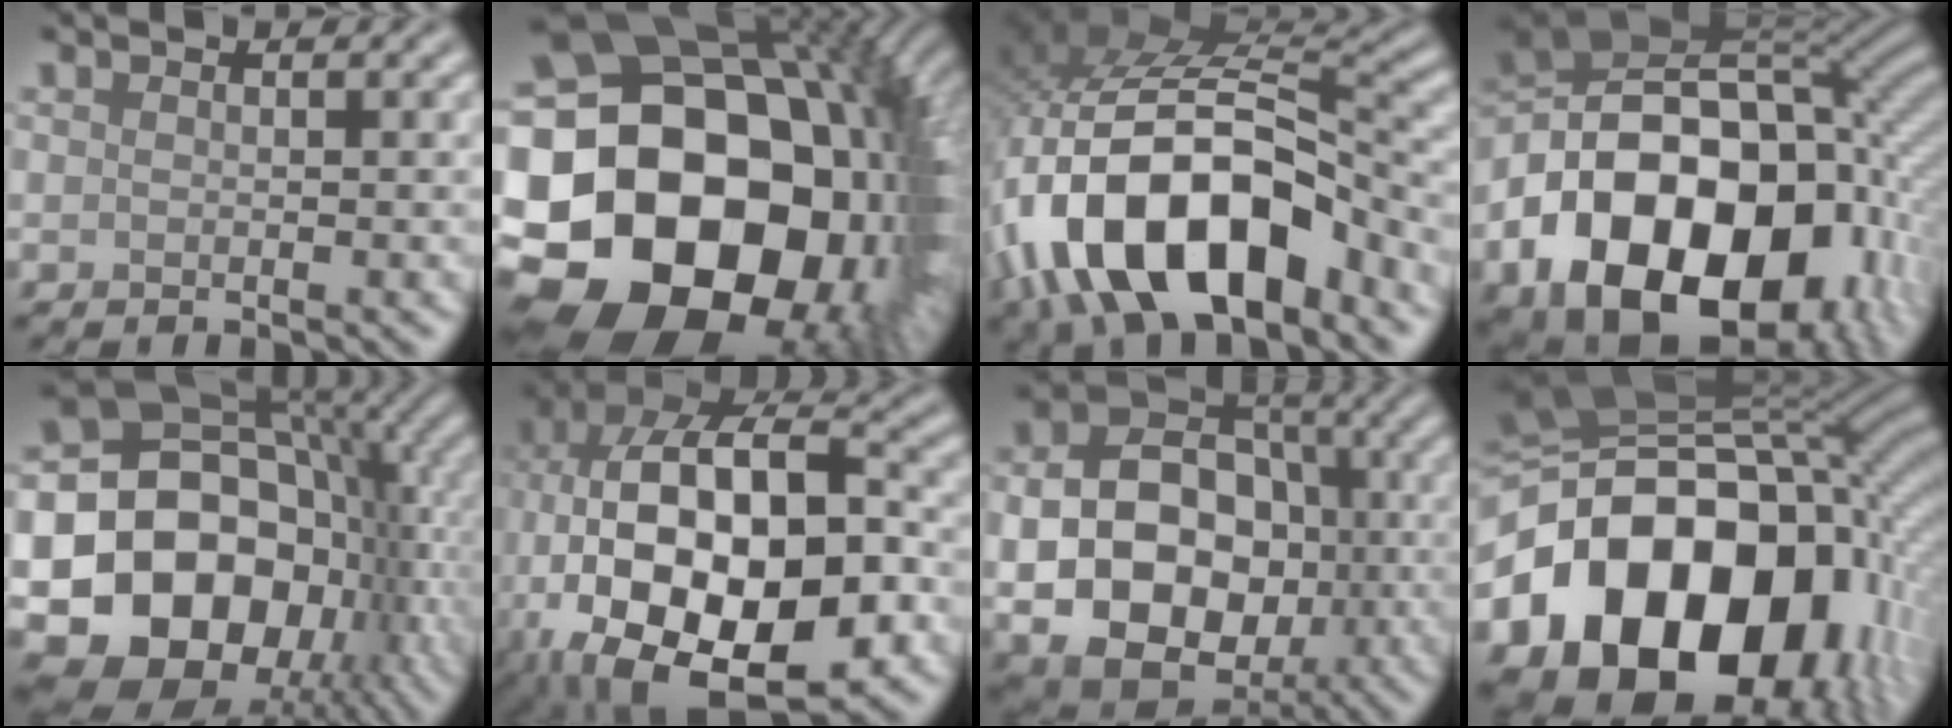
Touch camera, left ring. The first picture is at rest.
{"total": 24.7, "force": [-4.4, 19.5, 14.6], "torque": [-0.250, -0.027, -0.104]}
{"total": 14.3, "force": [-6.2, 7.2, 10.7], "torque": [-0.193, -0.002, -0.107]}
{"total": 20.2, "force": [-6.9, 13.8, 13.0], "torque": [-0.254, -0.027, -0.098]}
{"total": 16.4, "force": [-4.5, 12.8, 9.2], "torque": [-0.152, -0.005, -0.082]}
{"total": 19.1, "force": [-4.4, 10.4, 15.4], "torque": [-0.259, 0.013, -0.055]}
{"total": 14.3, "force": [-2.3, 11.2, 8.5], "torque": [-0.133, -0.031, -0.039]}
{"total": 20.1, "force": [-5.0, 14.9, 12.5], "torque": [-0.253, -0.021, -0.075]}